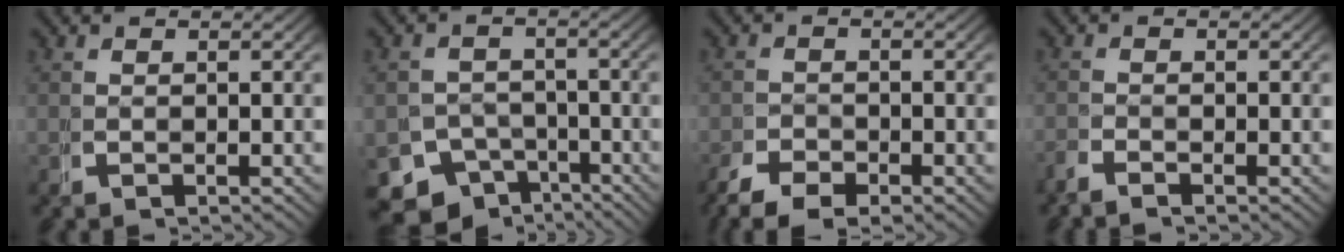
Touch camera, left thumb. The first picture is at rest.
{"total": 10.1, "force": [-6.6, 7.0, 3.2], "torque": [-0.050, -0.052, -0.100]}
{"total": 3.3, "force": [-2.5, 1.5, 1.6], "torque": [-0.018, -0.017, -0.043]}
{"total": 1.3, "force": [-1.2, 0.3, 0.5], "torque": [-0.006, -0.004, -0.030]}